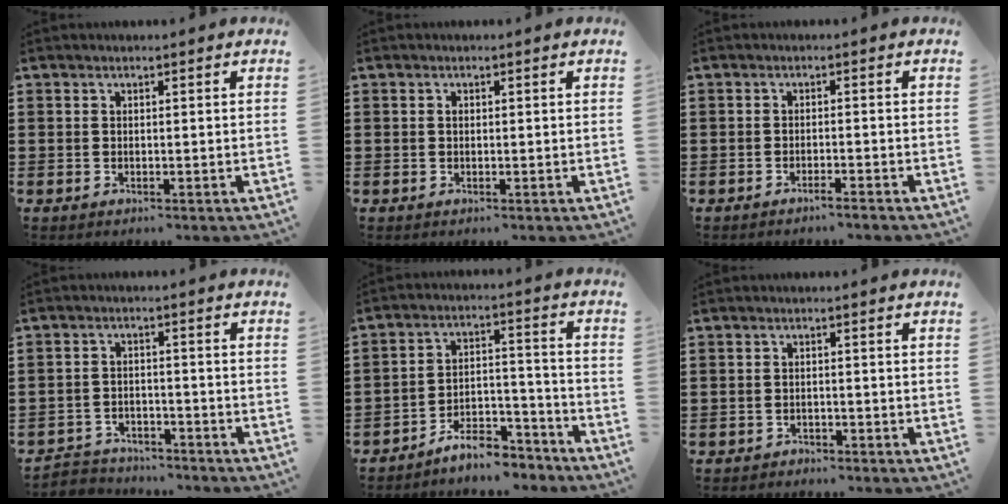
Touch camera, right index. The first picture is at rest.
{"total": 0.5, "force": [0.0, 0.3, 0.4], "torque": [-0.009, -0.001, 0.001]}
{"total": 1.6, "force": [-1.4, -0.3, 0.6], "torque": [-0.011, -0.001, -0.027]}
{"total": 3.3, "force": [-3.2, 0.6, -0.4], "torque": [-0.004, 0.000, -0.072]}
{"total": 7.2, "force": [-6.7, 1.6, 2.0], "torque": [-0.024, 0.024, -0.126]}
{"total": 1.1, "force": [-1.1, 0.3, -0.2], "torque": [-0.001, 0.003, -0.025]}